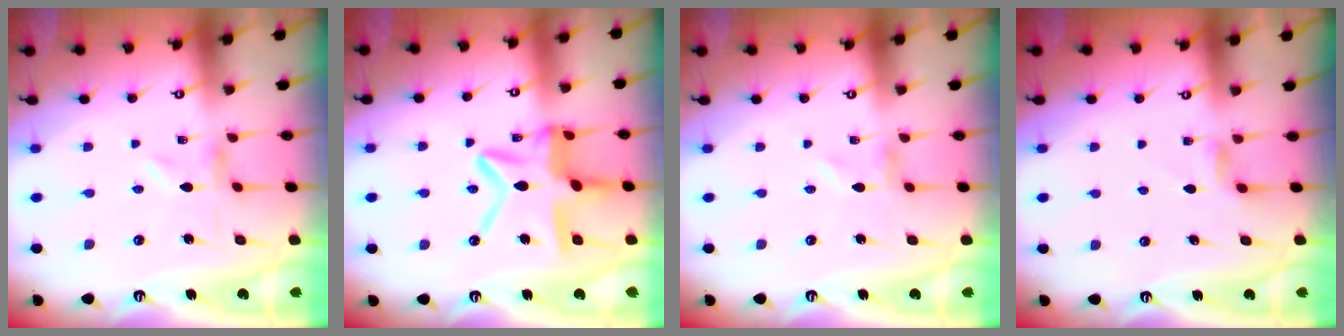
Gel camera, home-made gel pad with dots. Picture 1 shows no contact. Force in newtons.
{"total": 15.6, "press": 15.5, "slide": 1.4}
{"total": 0.0}
{"total": 3.5, "press": 3.4, "slide": 0.6}